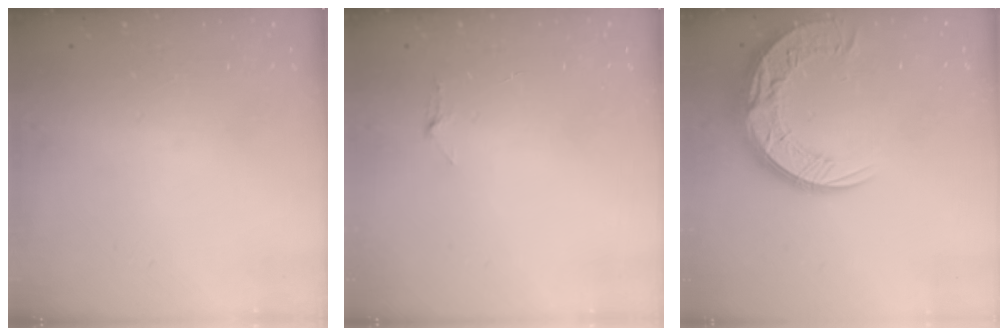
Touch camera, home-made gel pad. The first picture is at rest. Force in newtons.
{"total": 2.9, "press": 2.9, "slide": 0.3}
{"total": 18.8, "press": 18.7, "slide": 1.5}